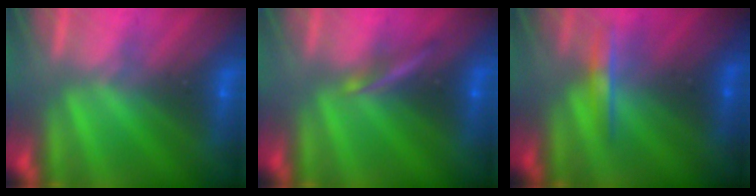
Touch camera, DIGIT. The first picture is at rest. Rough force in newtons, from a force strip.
{"total": 2.2}
{"total": 1.7}